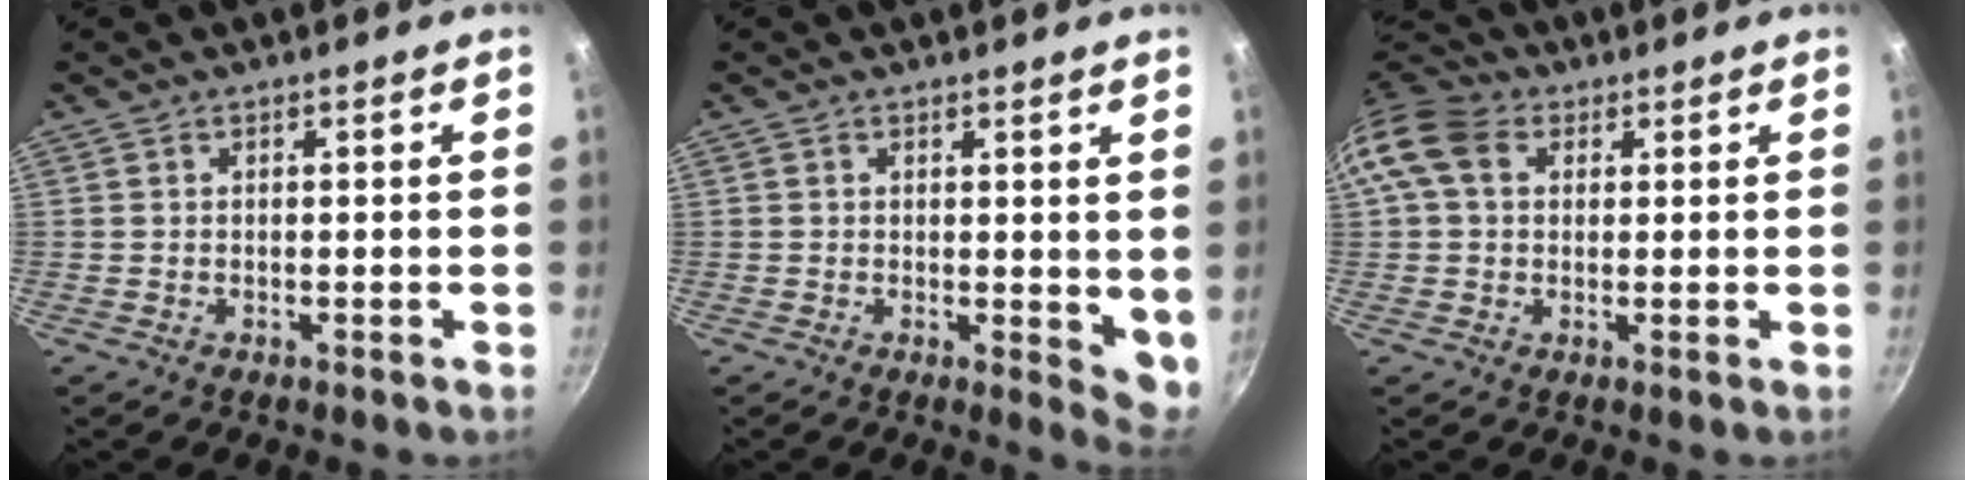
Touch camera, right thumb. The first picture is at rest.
{"total": 5.0, "force": [1.1, 2.5, 4.2], "torque": [-0.048, -0.008, 0.015]}
{"total": 9.5, "force": [2.7, 7.2, 5.6], "torque": [-0.091, 0.013, 0.031]}